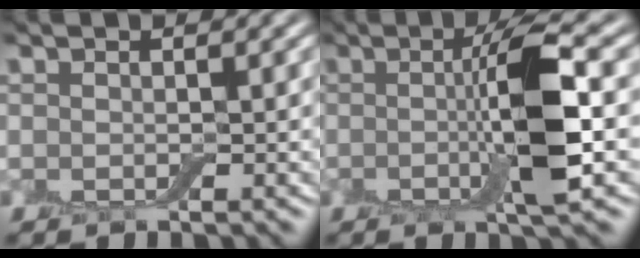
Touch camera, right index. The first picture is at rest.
{"total": 6.2, "force": [-0.2, 0.7, 6.1], "torque": [-0.108, 0.005, -0.008]}